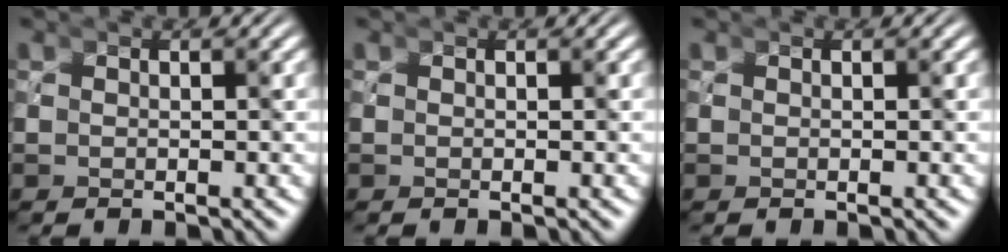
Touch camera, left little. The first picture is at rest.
{"total": 0.0}
{"total": 0.0}